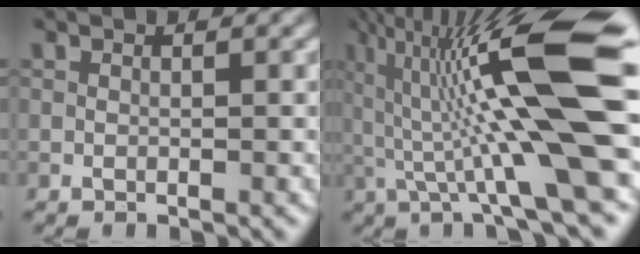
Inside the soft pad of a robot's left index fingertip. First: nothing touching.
{"total": 14.2, "force": [2.1, 2.2, 13.9], "torque": [-0.223, 0.017, 0.043]}